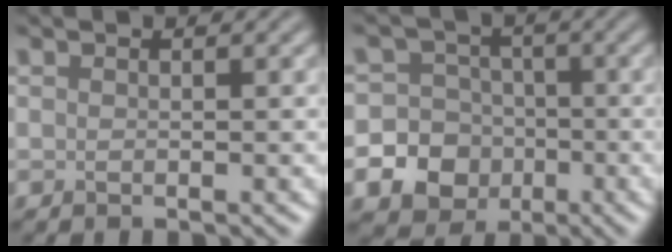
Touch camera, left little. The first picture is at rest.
{"total": 13.5, "force": [-4.5, 12.5, 2.7], "torque": [-0.076, -0.026, -0.095]}